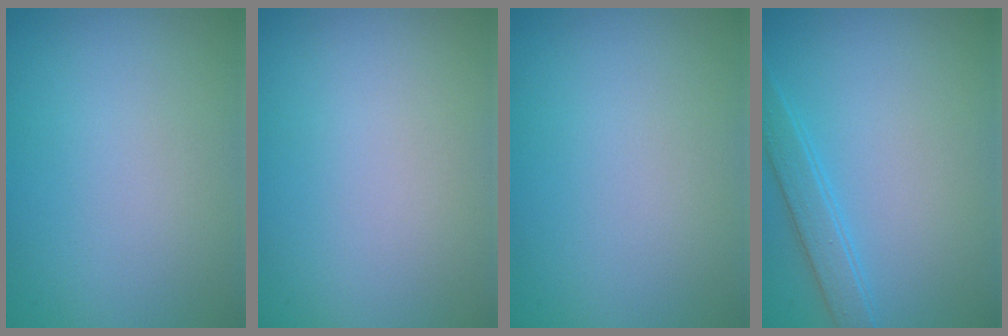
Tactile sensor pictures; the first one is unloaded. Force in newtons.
{"total": 0.0}
{"total": 0.0}
{"total": 2.2, "press": 2.2, "slide": 0.2}